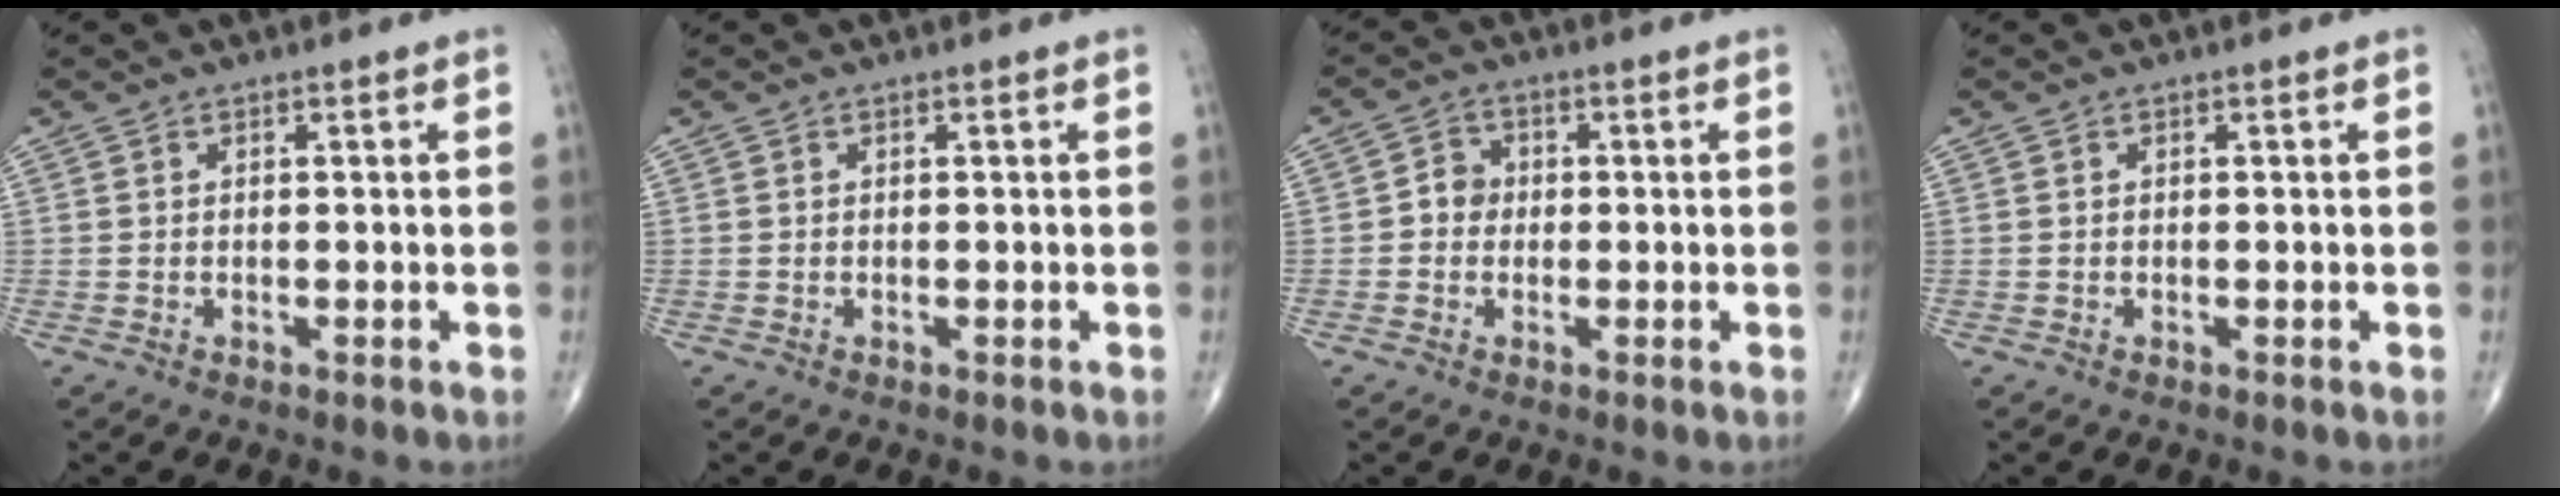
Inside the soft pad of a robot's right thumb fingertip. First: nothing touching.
{"total": 0.0}
{"total": 3.4, "force": [-0.2, 3.1, 1.5], "torque": [-0.007, 0.011, -0.013]}
{"total": 0.0}